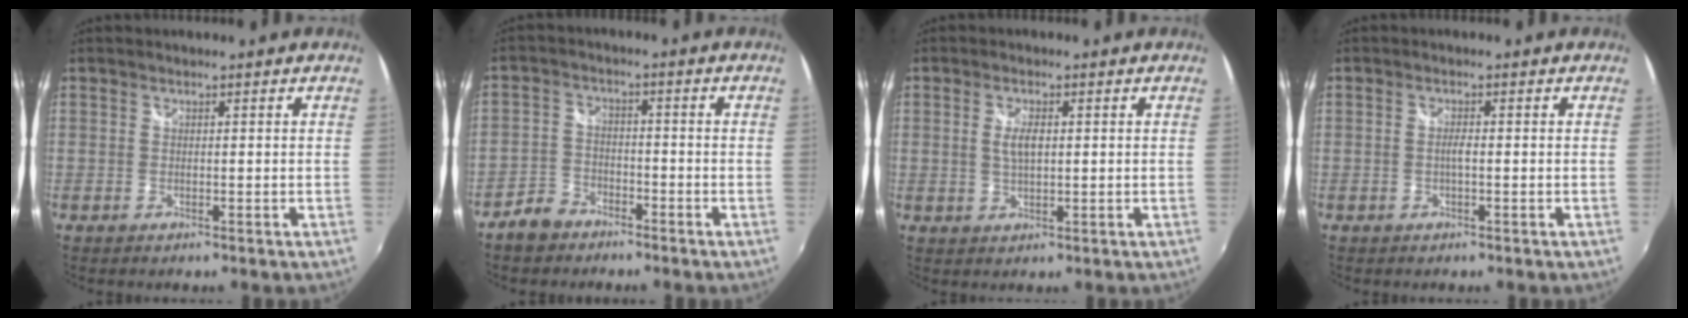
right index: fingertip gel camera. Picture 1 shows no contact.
{"total": 5.5, "force": [-4.3, 3.2, 1.4], "torque": [-0.043, 0.012, -0.079]}
{"total": 3.4, "force": [0.4, 1.2, 3.1], "torque": [-0.059, -0.003, 0.008]}
{"total": 1.3, "force": [-0.3, 0.1, 1.3], "torque": [-0.024, 0.001, -0.008]}